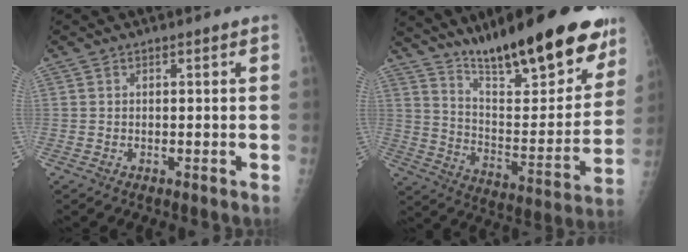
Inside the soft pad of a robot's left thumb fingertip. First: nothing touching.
{"total": 26.7, "force": [18.8, 7.3, 17.5], "torque": [-0.223, -0.080, 0.296]}